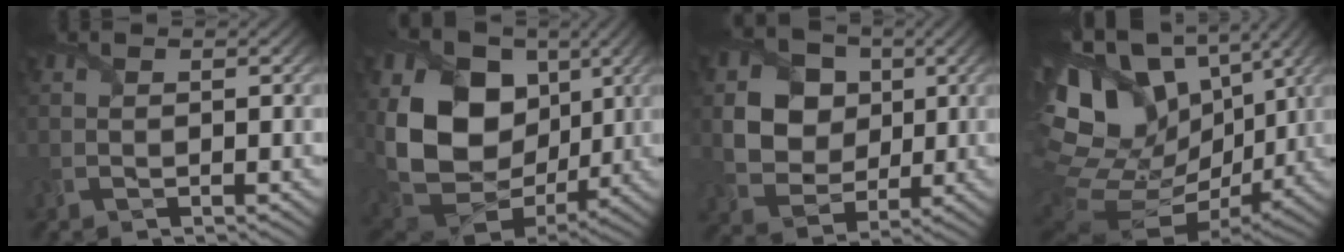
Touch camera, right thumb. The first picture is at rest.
{"total": 17.6, "force": [2.8, 13.5, 10.9], "torque": [-0.242, -0.011, 0.063]}
{"total": 10.4, "force": [3.0, 8.6, 4.9], "torque": [-0.138, 0.011, 0.058]}
{"total": 20.9, "force": [5.3, 13.6, 15.0], "torque": [-0.330, 0.012, 0.128]}